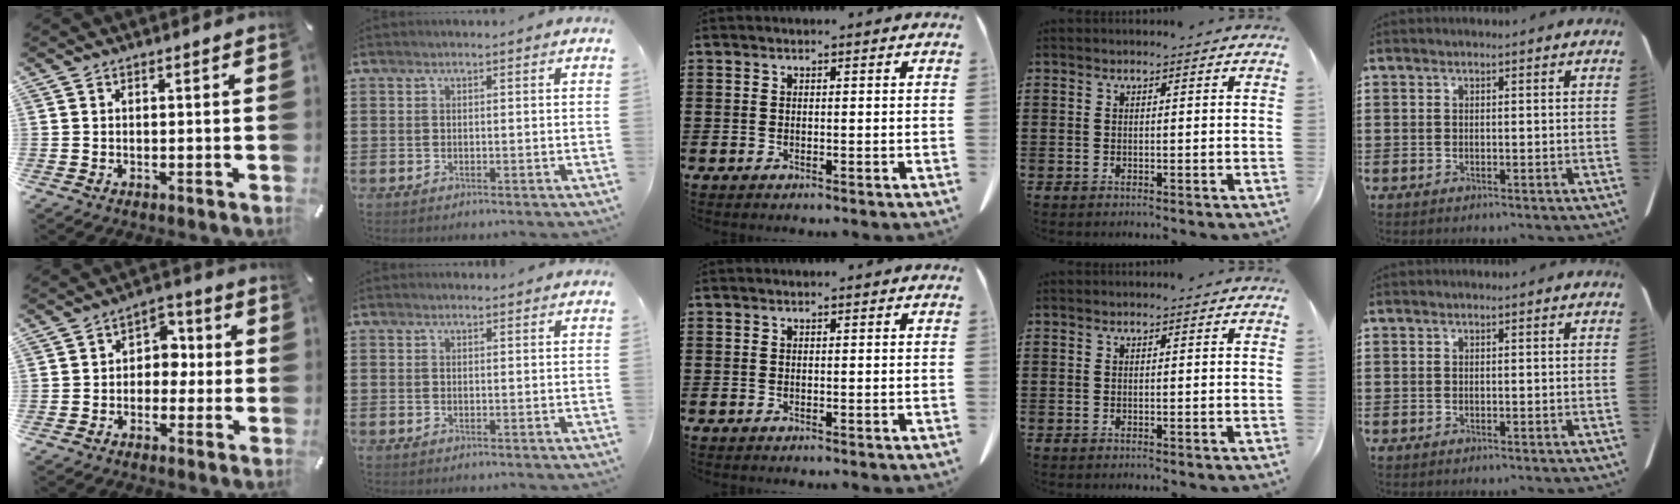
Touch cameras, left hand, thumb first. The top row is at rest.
{"thumb": {"total": 6.1, "force": [-1.1, 5.0, 3.4], "torque": [-0.051, 0.016, -0.025]}, "index": {"total": 0.8, "force": [0.7, 0.1, 0.1], "torque": [-0.004, -0.001, 0.016]}}